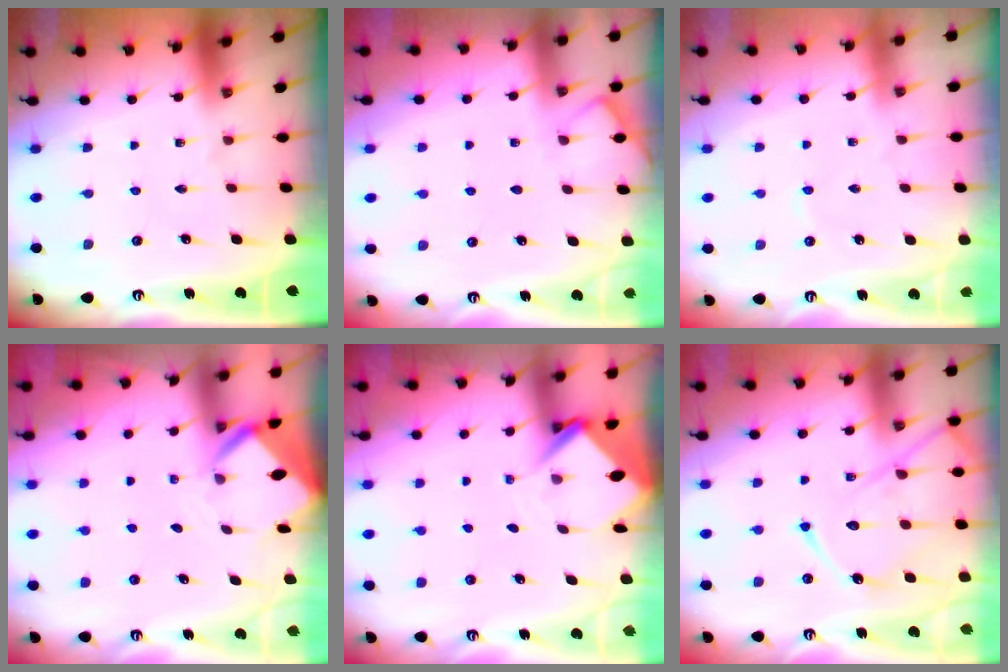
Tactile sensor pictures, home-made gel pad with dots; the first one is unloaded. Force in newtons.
{"total": 3.8, "press": 3.8, "slide": 0.5}
{"total": 1.1, "press": 1.1, "slide": 0.2}
{"total": 2.9, "press": 2.9, "slide": 0.1}
{"total": 3.8, "press": 3.8, "slide": 0.2}
{"total": 15.4, "press": 15.3, "slide": 1.3}